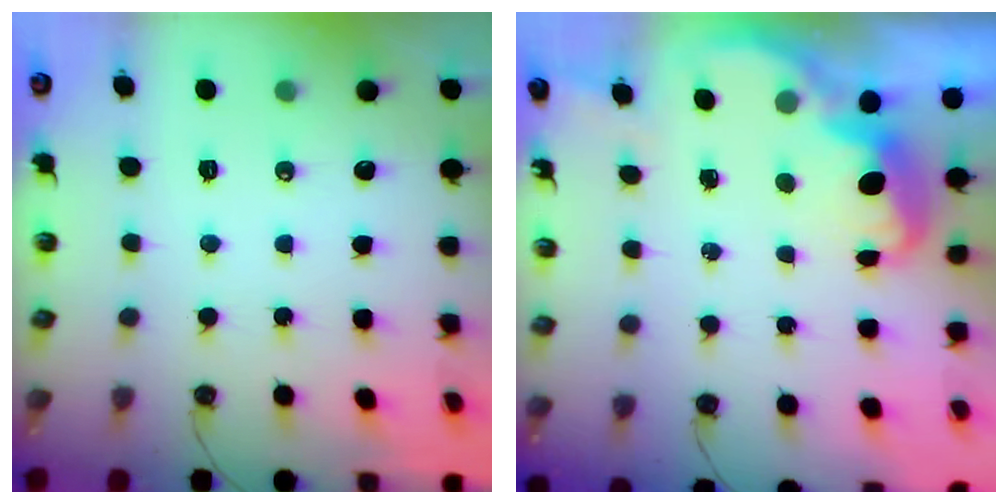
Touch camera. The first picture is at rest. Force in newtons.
{"total": 2.7, "press": 2.6, "slide": 0.6}